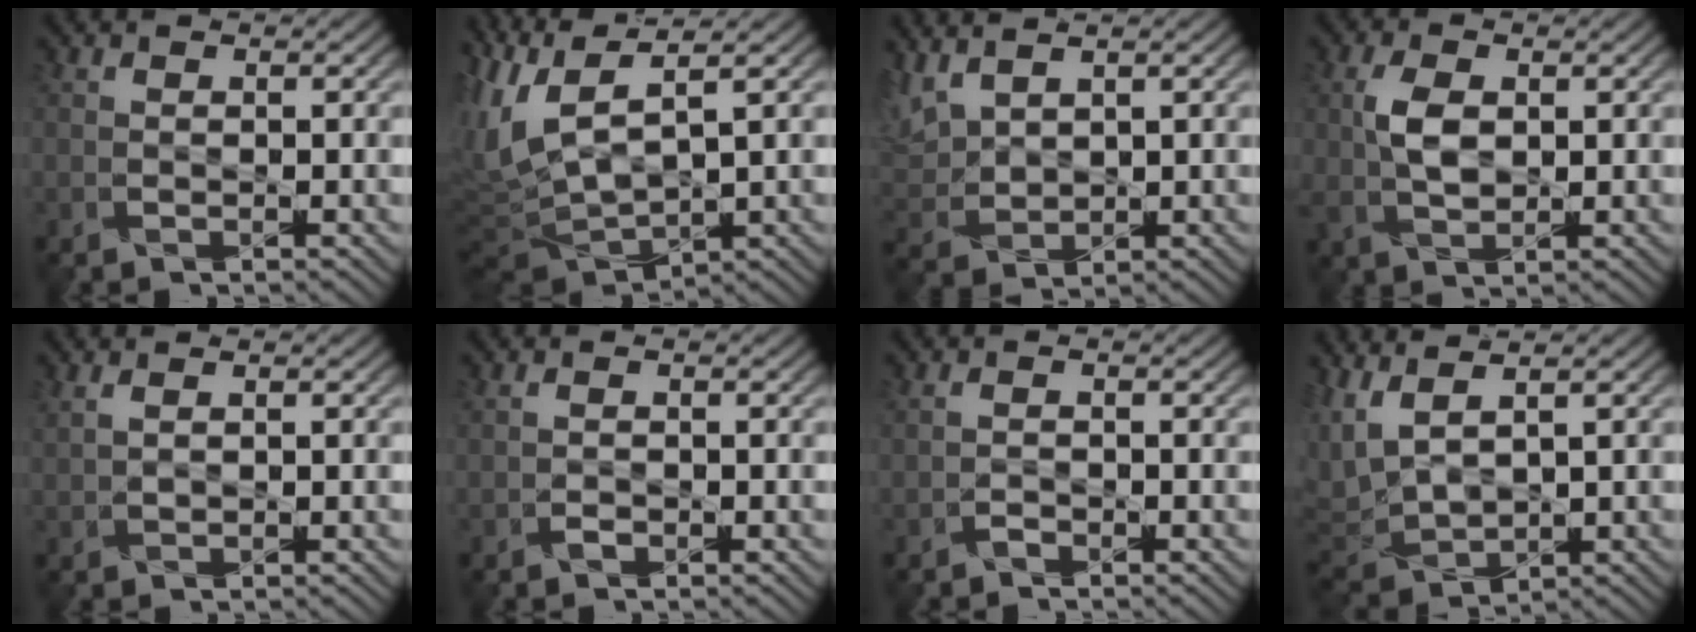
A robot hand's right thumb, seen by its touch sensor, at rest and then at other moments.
{"total": 10.3, "force": [1.9, 3.6, 9.5], "torque": [-0.236, -0.001, 0.049]}
{"total": 5.9, "force": [3.9, 2.8, 3.4], "torque": [-0.107, 0.012, 0.084]}
{"total": 4.4, "force": [0.8, 2.4, 3.6], "torque": [-0.086, 0.002, 0.016]}
{"total": 1.4, "force": [0.9, 0.3, 1.0], "torque": [-0.032, 0.002, 0.023]}
{"total": 0.8, "force": [-0.4, 0.4, 0.5], "torque": [-0.012, 0.001, -0.008]}
{"total": 0.7, "force": [-0.6, 0.3, 0.3], "torque": [-0.006, 0.002, -0.012]}
{"total": 6.8, "force": [2.5, 3.0, 5.6], "torque": [-0.165, 0.000, 0.049]}